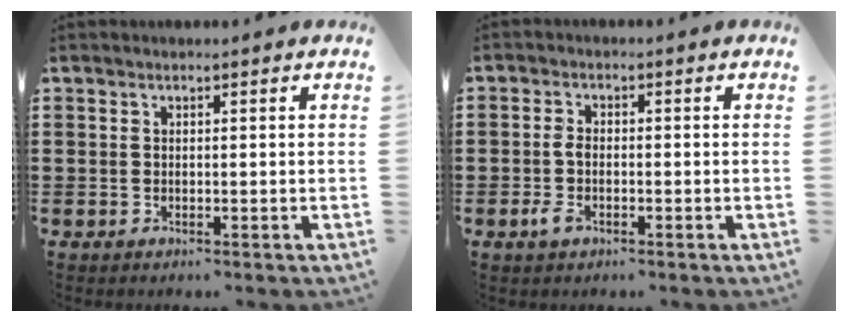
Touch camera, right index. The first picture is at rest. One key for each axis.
{"total": 2.9, "fx": -0.9, "fy": 1.5, "fz": 2.3, "tx": -0.067, "ty": -0.008, "tz": -0.023}